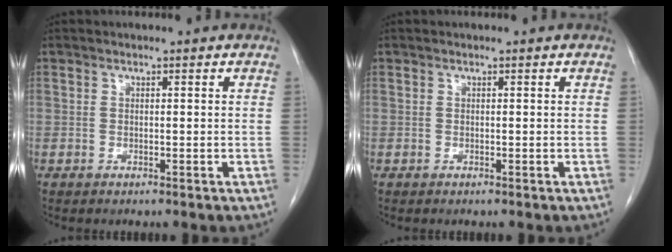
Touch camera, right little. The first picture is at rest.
{"total": 0.0}